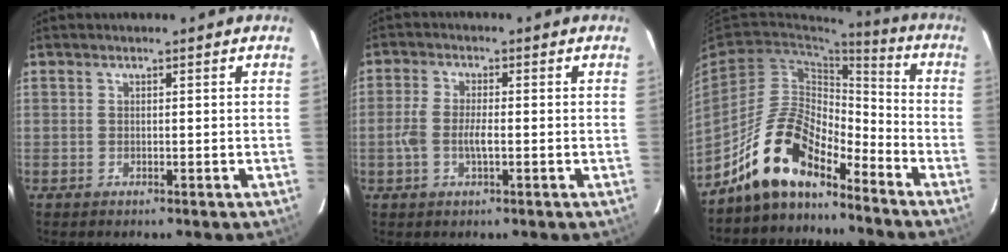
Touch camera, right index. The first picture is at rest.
{"total": 4.7, "force": [-1.1, 1.7, 4.2], "torque": [-0.091, 0.001, -0.023]}
{"total": 13.8, "force": [-10.8, 5.2, 6.9], "torque": [-0.138, 0.019, -0.203]}